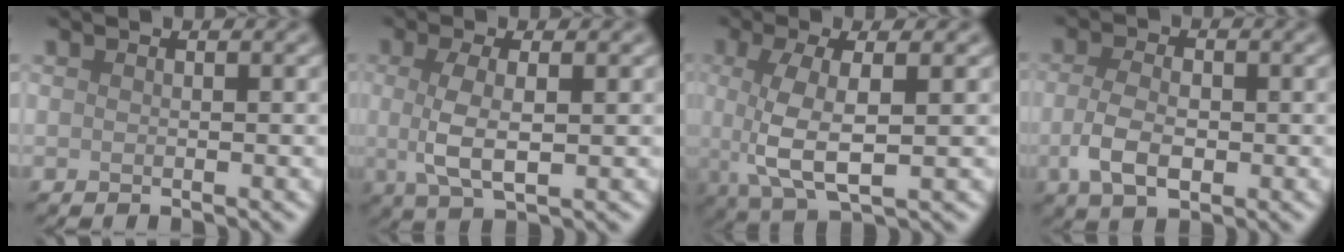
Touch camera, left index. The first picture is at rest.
{"total": 3.9, "force": [0.1, 1.2, 3.7], "torque": [-0.077, -0.001, 0.003]}
{"total": 5.5, "force": [0.3, 1.9, 5.2], "torque": [-0.109, -0.003, 0.006]}
{"total": 4.1, "force": [-0.7, 2.4, 3.2], "torque": [-0.069, -0.005, -0.016]}